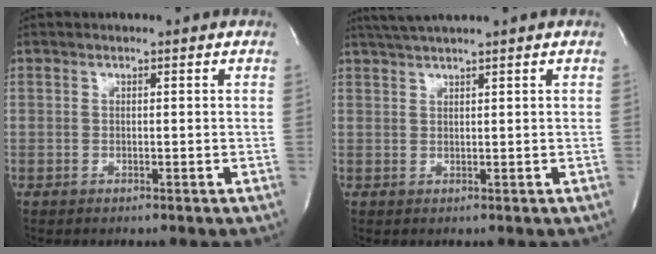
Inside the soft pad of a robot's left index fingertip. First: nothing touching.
{"total": 3.9, "force": [3.3, -1.0, 1.8], "torque": [-0.032, 0.017, 0.064]}